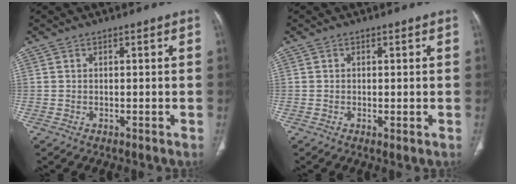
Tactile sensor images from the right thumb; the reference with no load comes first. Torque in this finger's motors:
{"motor_torque": [-0.34, 0.30, -0.28, 0.18, -0.01]}